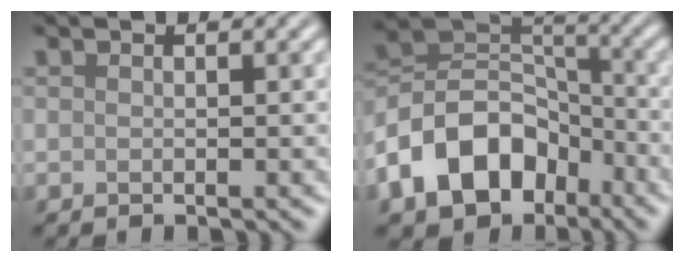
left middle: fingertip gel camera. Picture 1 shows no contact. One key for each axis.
{"total": 10.2, "fx": -5.2, "fy": 7.0, "fz": 5.3, "tx": -0.093, "ty": 0.009, "tz": -0.112}